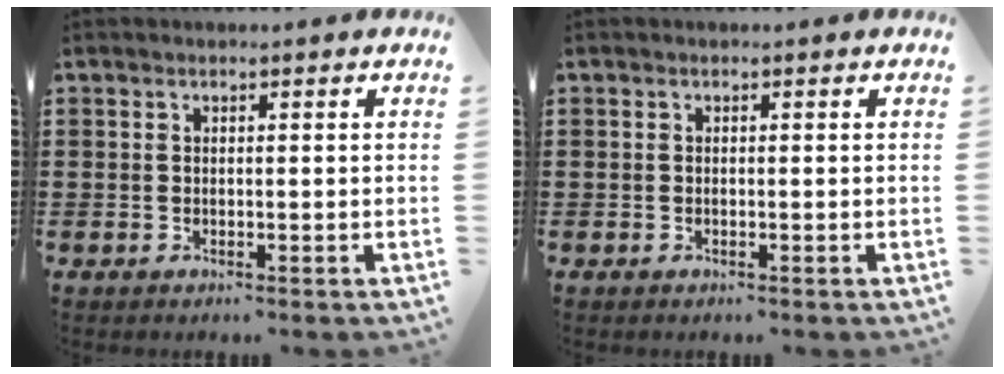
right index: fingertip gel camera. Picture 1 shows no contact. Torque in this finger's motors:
{"motor_torque": [0.22, 0.27, 0.02, 0.01]}